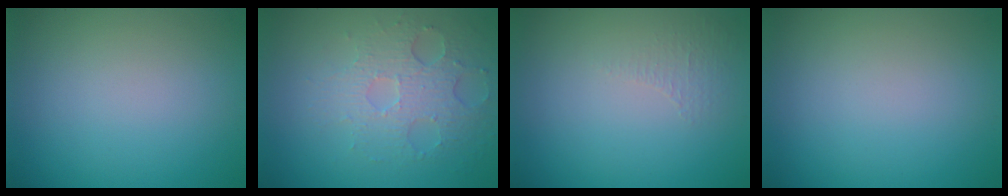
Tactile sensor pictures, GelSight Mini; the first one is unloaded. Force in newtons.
{"total": 3.6, "press": 3.2, "slide": 1.6}
{"total": 0.8, "press": 0.4, "slide": 0.7}
{"total": 0.0}